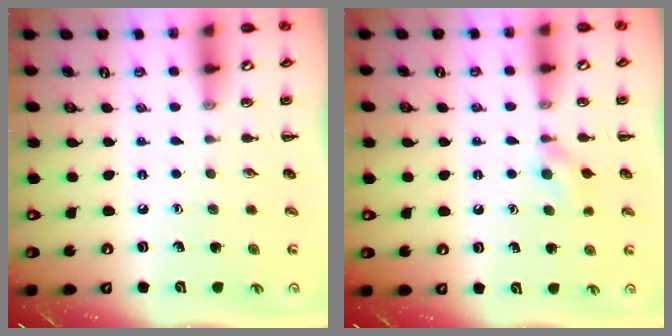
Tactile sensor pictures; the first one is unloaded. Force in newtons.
{"total": 6.7, "press": 6.4, "slide": 1.9}